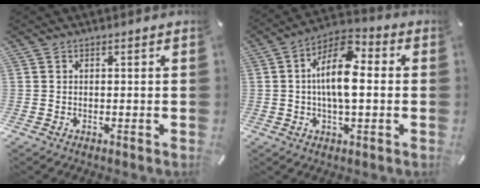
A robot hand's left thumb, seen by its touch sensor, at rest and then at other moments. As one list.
[{"total": 12.1, "force": [0.6, 5.9, 10.5], "torque": [-0.198, 0.000, 0.007]}]